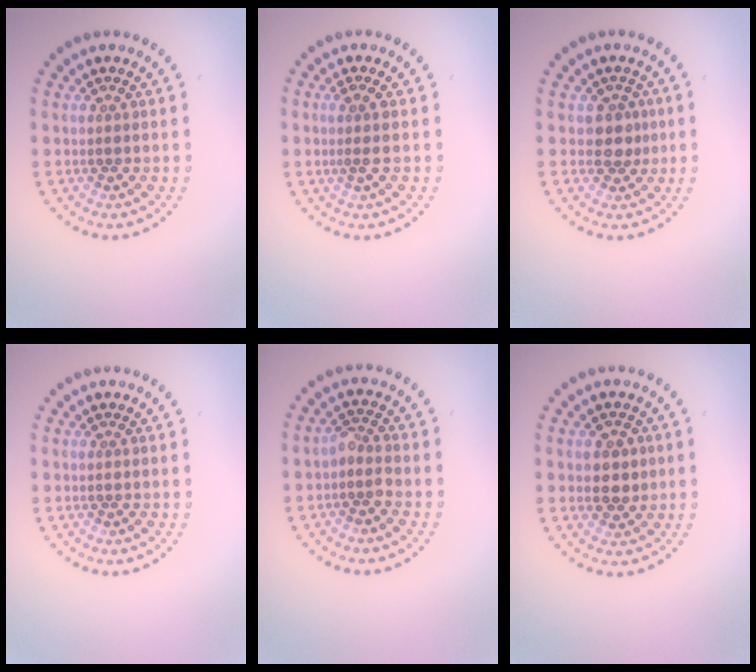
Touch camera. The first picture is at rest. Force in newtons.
{"total": 1.5, "press": 1.1, "slide": 1.0}
{"total": 2.0, "press": 1.7, "slide": 1.0}
{"total": 0.0}
{"total": 1.7, "press": 1.4, "slide": 0.9}
{"total": 2.7, "press": 2.6, "slide": 0.7}